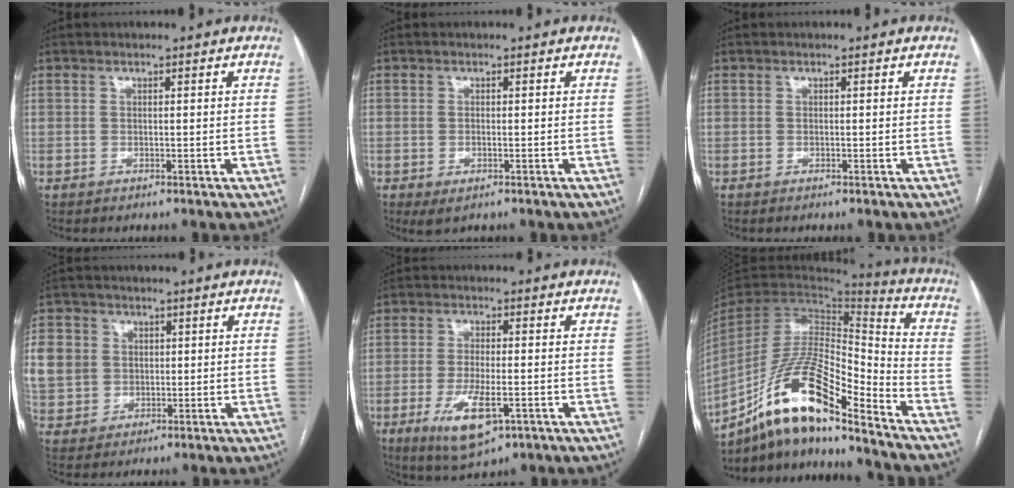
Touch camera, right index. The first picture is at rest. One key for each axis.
{"total": 2.4, "fx": -1.1, "fy": 1.0, "fz": 1.9, "tx": -0.036, "ty": -0.004, "tz": -0.010}
{"total": 0.0}
{"total": 13.2, "fx": 2.2, "fy": 12.1, "fz": 4.8, "tx": -0.154, "ty": 0.034, "tz": 0.062}
{"total": 8.7, "fx": -3.5, "fy": 2.7, "fz": 7.5, "tx": -0.148, "ty": -0.018, "tz": -0.050}
{"total": 17.8, "fx": -13.0, "fy": 2.6, "fz": 11.9, "tx": -0.231, "ty": 0.009, "tz": -0.236}